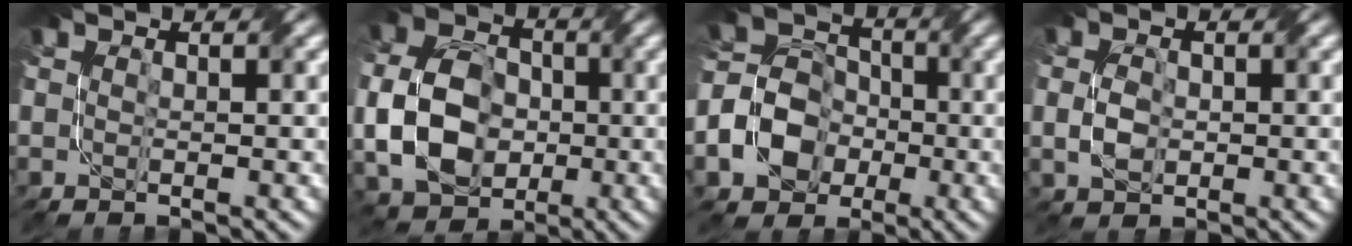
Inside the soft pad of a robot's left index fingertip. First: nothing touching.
{"total": 8.4, "force": [-2.0, 6.1, 5.5], "torque": [-0.111, 0.002, -0.046]}
{"total": 5.6, "force": [-2.9, 4.2, 2.4], "torque": [-0.044, 0.005, -0.071]}
{"total": 2.4, "force": [-1.0, 1.5, 1.6], "torque": [-0.037, -0.004, -0.022]}